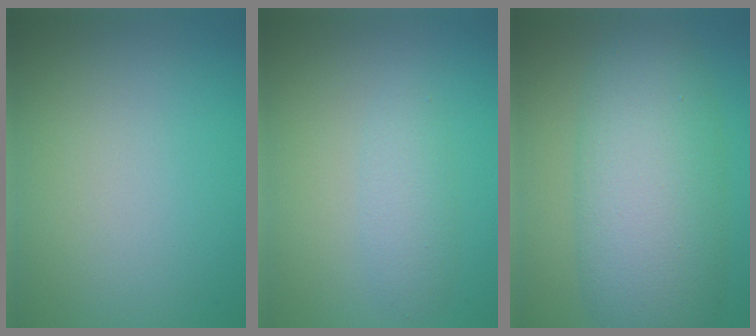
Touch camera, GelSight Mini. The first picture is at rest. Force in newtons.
{"total": 2.0, "press": 2.0, "slide": 0.0}
{"total": 10.2, "press": 10.2, "slide": 0.1}